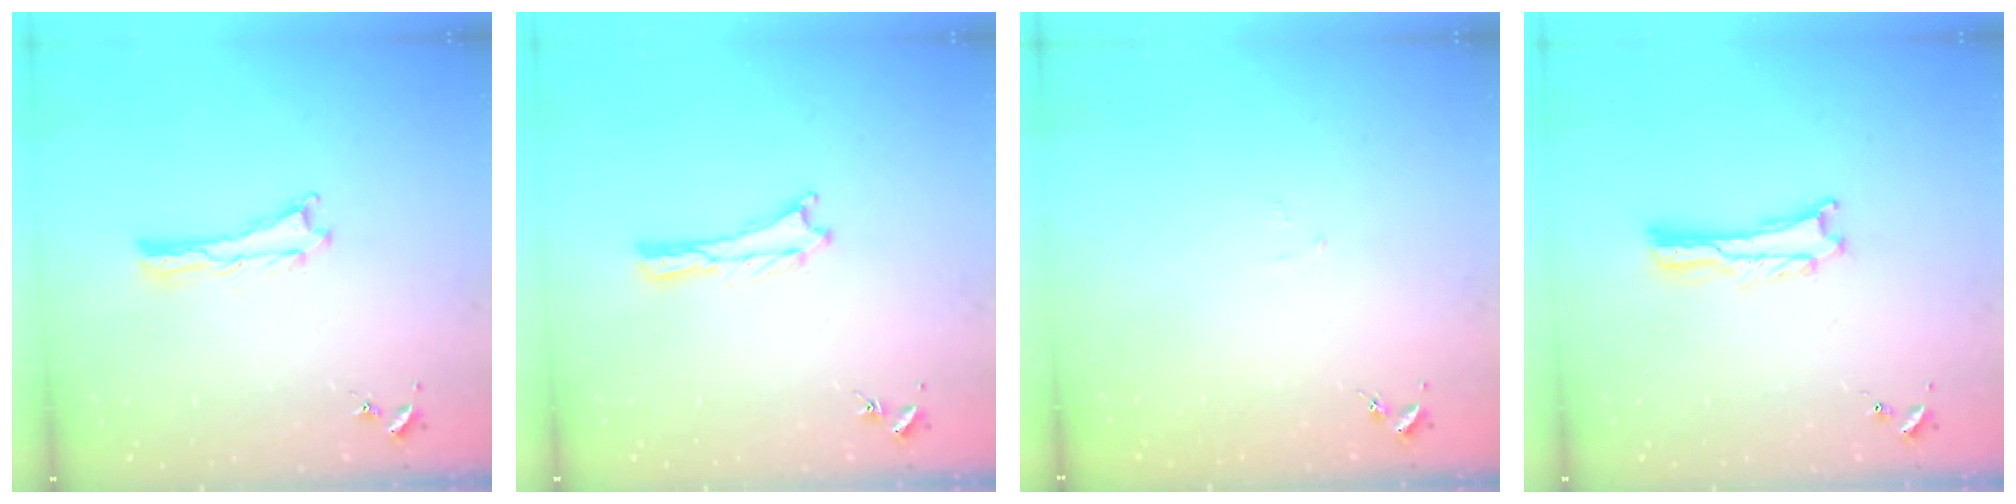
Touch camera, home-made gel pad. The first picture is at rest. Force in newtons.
{"total": 0.0}
{"total": 1.0, "press": 1.0, "slide": 0.1}
{"total": 0.8, "press": 0.8, "slide": 0.2}